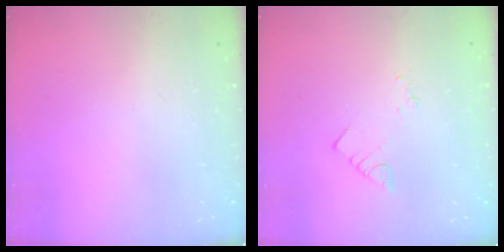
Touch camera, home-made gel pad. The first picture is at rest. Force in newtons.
{"total": 3.0, "press": 3.0, "slide": 0.4}